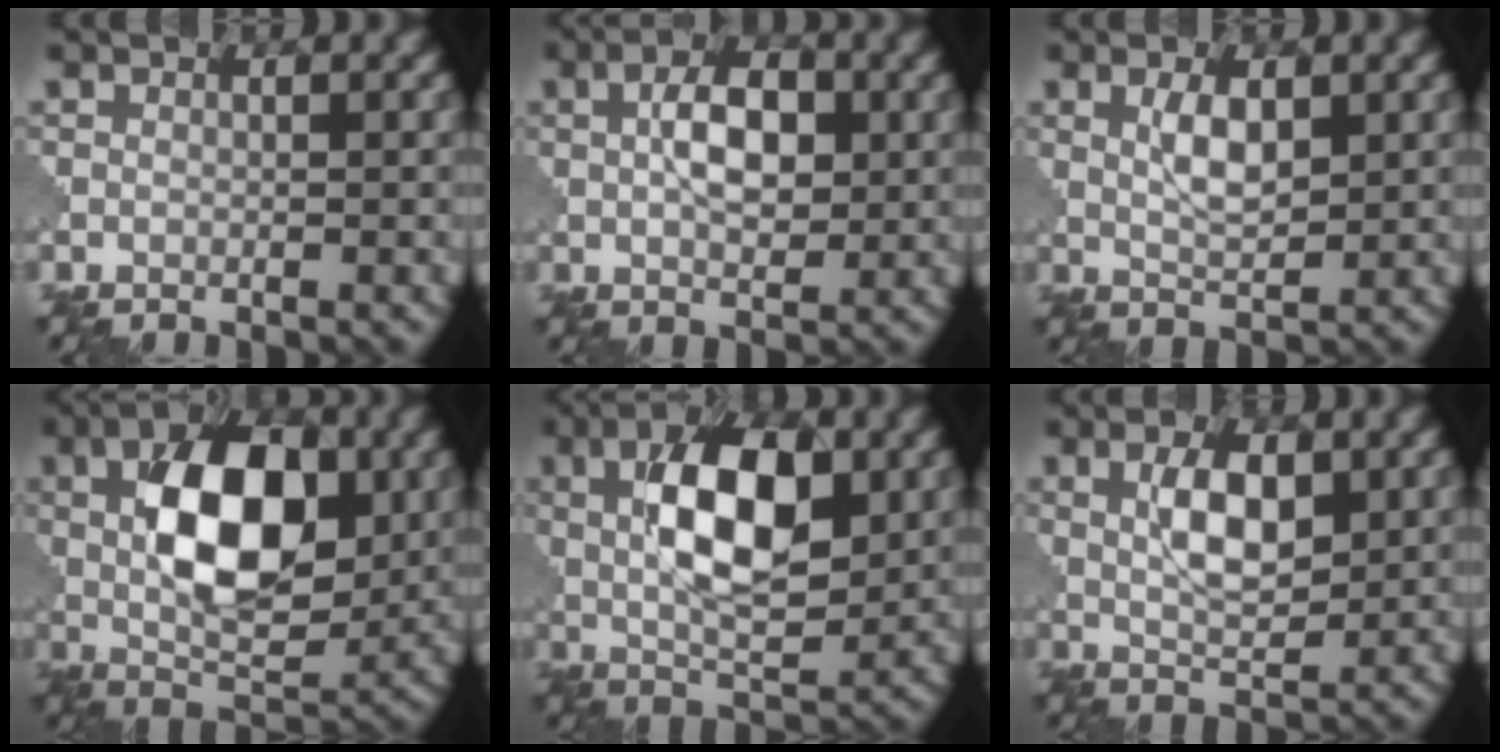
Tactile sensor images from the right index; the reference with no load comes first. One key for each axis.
{"total": 4.5, "fx": 1.1, "fy": 2.3, "fz": 3.7, "tx": -0.067, "ty": 0.004, "tz": 0.019}
{"total": 2.8, "fx": 1.3, "fy": 1.0, "fz": 2.3, "tx": -0.049, "ty": 0.001, "tz": 0.029}
{"total": 10.7, "fx": 2.0, "fy": 5.5, "fz": 9.0, "tx": -0.141, "ty": 0.011, "tz": 0.034}
{"total": 9.6, "fx": 2.1, "fy": 4.2, "fz": 8.3, "tx": -0.139, "ty": 0.007, "tz": 0.036}
{"total": 4.3, "fx": 1.5, "fy": 1.8, "fz": 3.6, "tx": -0.072, "ty": 0.001, "tz": 0.031}